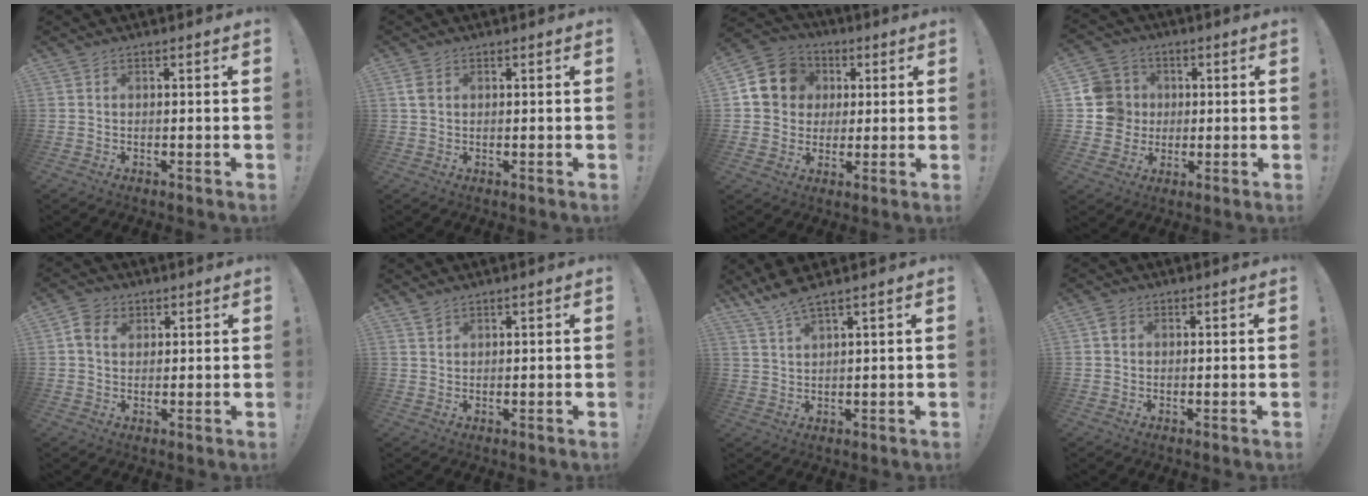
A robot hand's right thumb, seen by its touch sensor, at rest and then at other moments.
{"total": 3.0, "force": [1.1, 2.0, 1.9], "torque": [-0.033, 0.002, 0.021]}
{"total": 12.6, "force": [2.8, 11.5, 4.5], "torque": [-0.057, 0.003, 0.062]}
{"total": 11.2, "force": [1.0, 10.8, 2.8], "torque": [-0.038, 0.002, 0.027]}
{"total": 6.8, "force": [2.7, 4.9, 3.9], "torque": [-0.079, 0.002, 0.052]}
{"total": 1.9, "force": [1.5, 0.8, 0.7], "torque": [-0.007, -0.007, 0.028]}
{"total": 5.2, "force": [4.3, 0.2, 2.9], "torque": [-0.067, -0.018, 0.078]}
{"total": 2.4, "force": [0.8, 2.0, 1.1], "torque": [-0.019, 0.004, 0.015]}